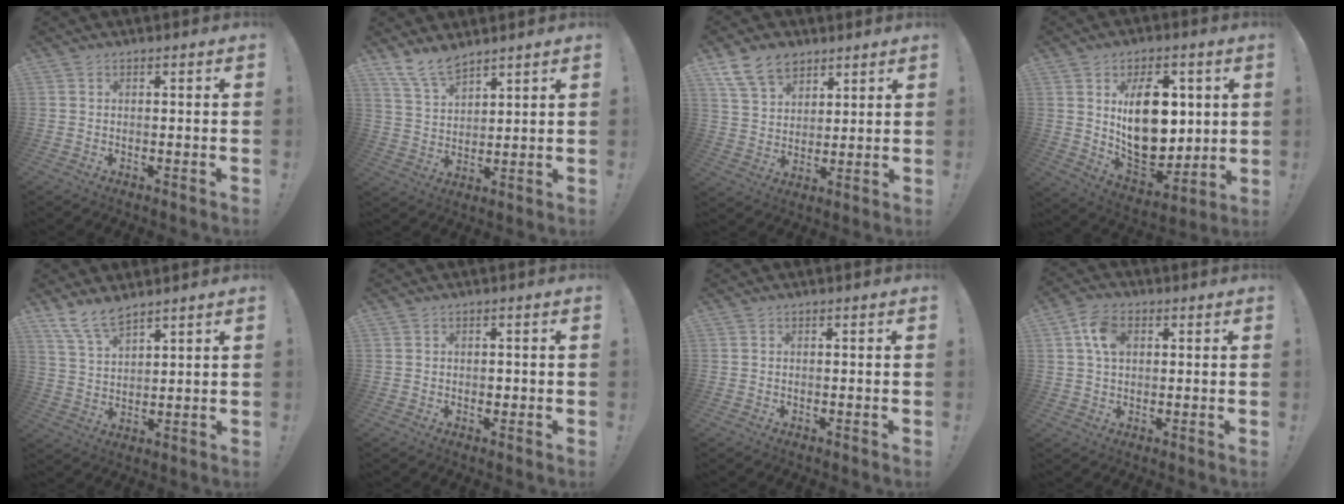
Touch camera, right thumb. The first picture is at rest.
{"total": 8.9, "force": [7.6, 3.2, 3.3], "torque": [-0.063, -0.050, 0.148]}
{"total": 12.1, "force": [7.8, 8.1, 4.6], "torque": [-0.079, -0.041, 0.153]}
{"total": 19.9, "force": [4.7, 13.1, 14.2], "torque": [-0.214, -0.038, 0.084]}
{"total": 8.0, "force": [6.7, 2.5, 3.6], "torque": [-0.071, -0.038, 0.128]}
{"total": 1.2, "force": [-0.4, 1.0, 0.5], "torque": [-0.003, 0.002, -0.008]}
{"total": 0.0}
{"total": 7.7, "force": [2.2, 5.3, 5.2], "torque": [-0.087, 0.009, 0.045]}